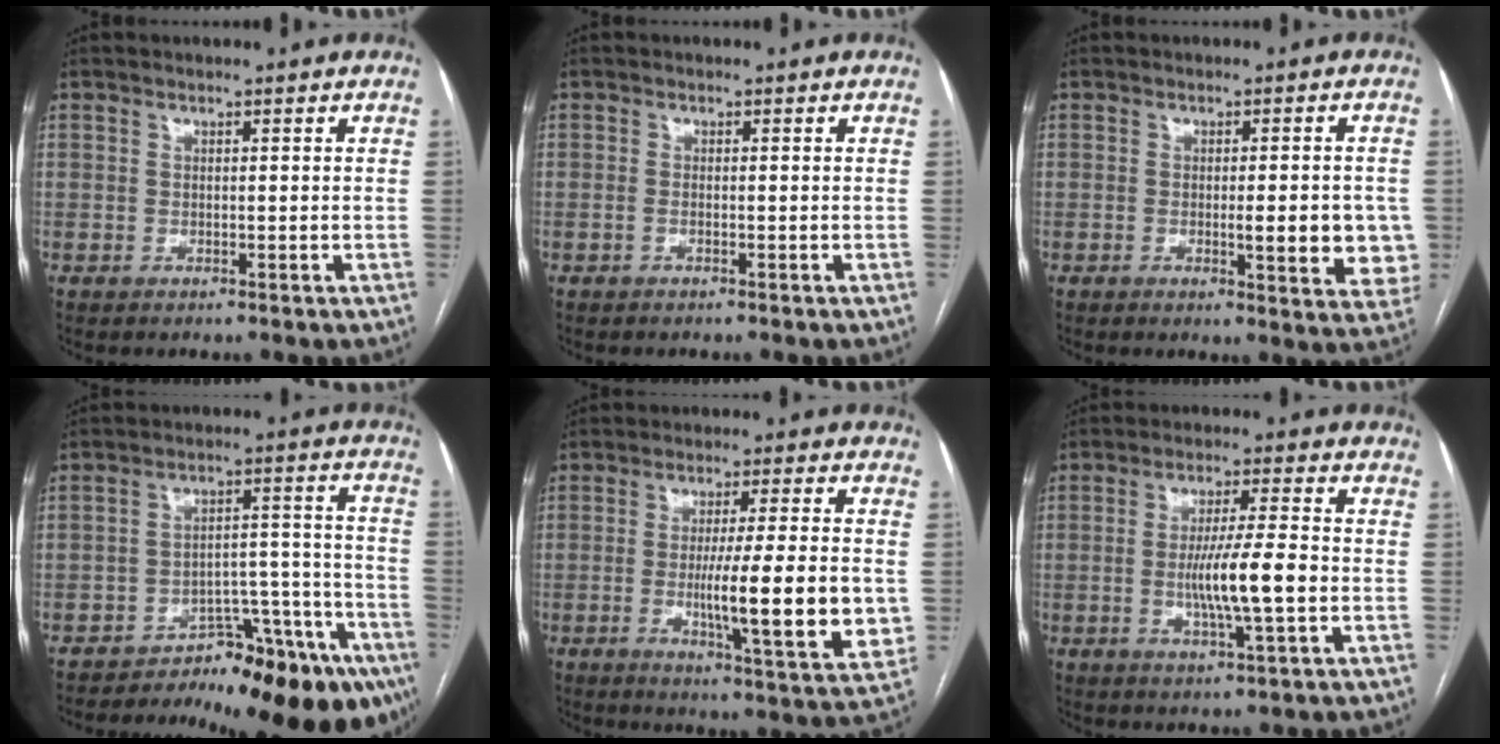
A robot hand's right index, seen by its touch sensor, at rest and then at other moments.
{"total": 0.6, "force": [-0.3, 0.0, 0.5], "torque": [-0.009, 0.001, -0.007]}
{"total": 8.2, "force": [-1.3, 1.9, 7.9], "torque": [-0.088, -0.009, -0.015]}
{"total": 16.7, "force": [-13.9, 4.4, 8.2], "torque": [-0.022, 0.058, -0.185]}
{"total": 14.7, "force": [-1.7, 0.9, 14.5], "torque": [-0.217, -0.024, -0.027]}
{"total": 8.9, "force": [-1.4, 0.1, 8.8], "torque": [-0.161, -0.005, -0.027]}